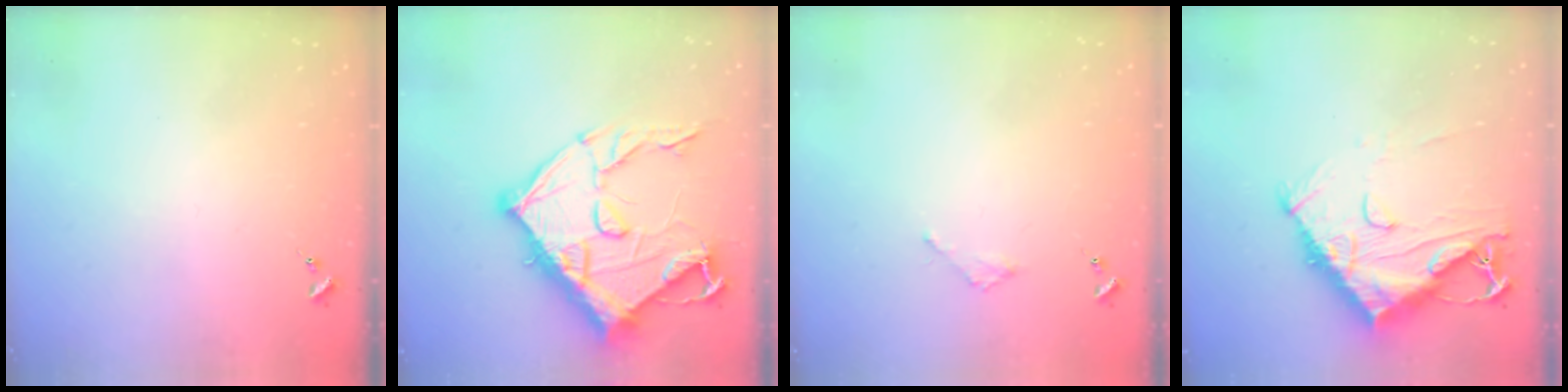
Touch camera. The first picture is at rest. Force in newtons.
{"total": 22.3, "press": 22.2, "slide": 1.4}
{"total": 1.8, "press": 1.8, "slide": 0.2}
{"total": 14.7, "press": 14.6, "slide": 1.5}